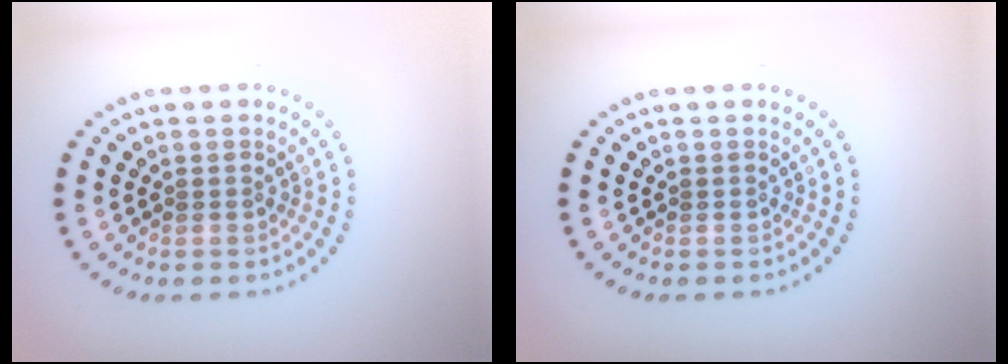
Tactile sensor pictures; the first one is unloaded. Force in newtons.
{"total": 0.0}